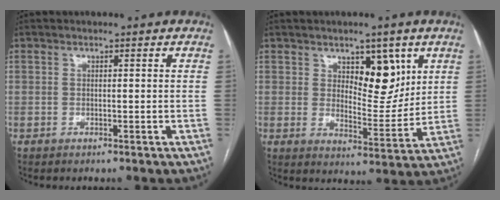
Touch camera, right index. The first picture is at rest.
{"total": 6.9, "force": [3.8, 3.4, 4.6], "torque": [-0.058, -0.006, 0.066]}